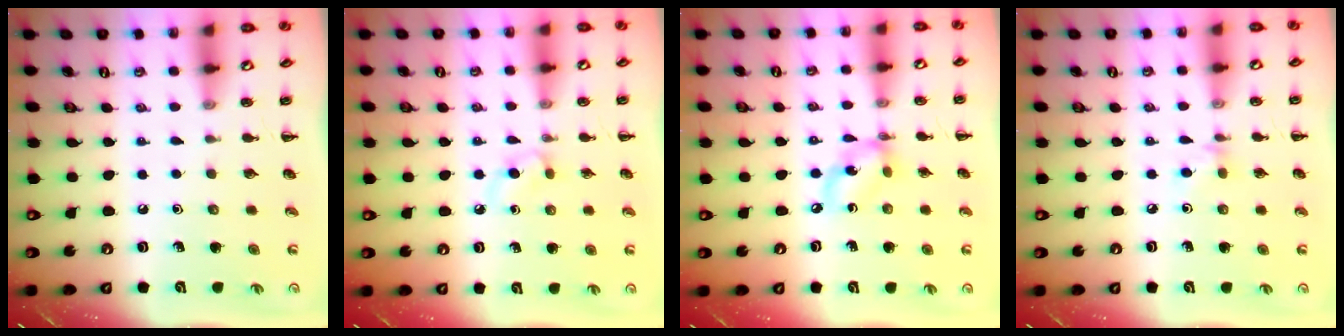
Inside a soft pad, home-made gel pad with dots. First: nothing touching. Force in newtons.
{"total": 2.9, "press": 2.7, "slide": 1.2}
{"total": 7.1, "press": 6.9, "slide": 1.6}
{"total": 4.2, "press": 3.9, "slide": 1.6}